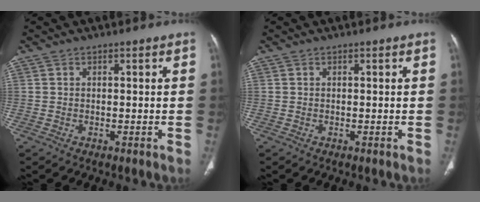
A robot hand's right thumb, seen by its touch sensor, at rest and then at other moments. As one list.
[{"total": 0.0}]